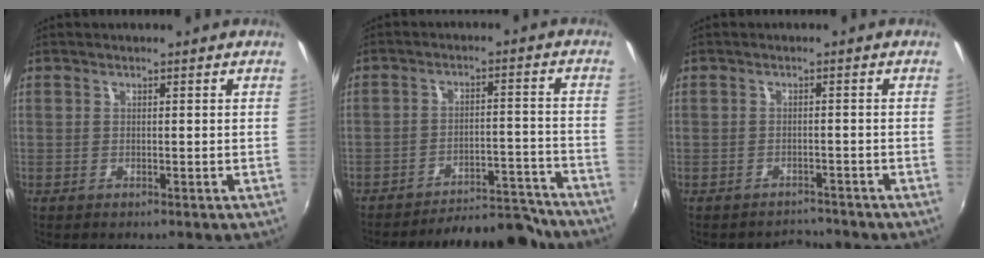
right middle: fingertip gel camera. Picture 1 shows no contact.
{"total": 13.8, "force": [-13.2, 2.6, 3.3], "torque": [-0.057, 0.031, -0.166]}
{"total": 3.0, "force": [-2.9, 0.9, -0.4], "torque": [0.005, 0.006, -0.045]}